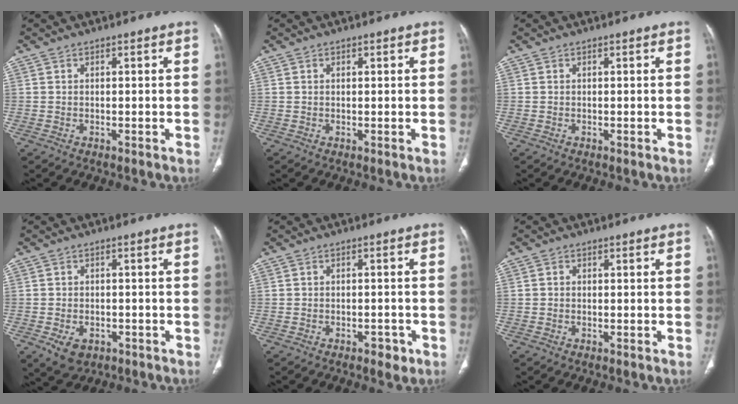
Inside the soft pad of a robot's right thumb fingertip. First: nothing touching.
{"total": 0.9, "force": [0.5, 0.5, 0.6], "torque": [-0.008, -0.001, 0.007]}
{"total": 0.0}
{"total": 4.2, "force": [-2.0, 2.9, 2.3], "torque": [-0.040, 0.004, -0.023]}
{"total": 2.8, "force": [-1.6, 1.6, 1.7], "torque": [-0.015, 0.007, -0.017]}
{"total": 0.7, "force": [-0.1, 0.6, 0.2], "torque": [-0.003, 0.002, -0.005]}